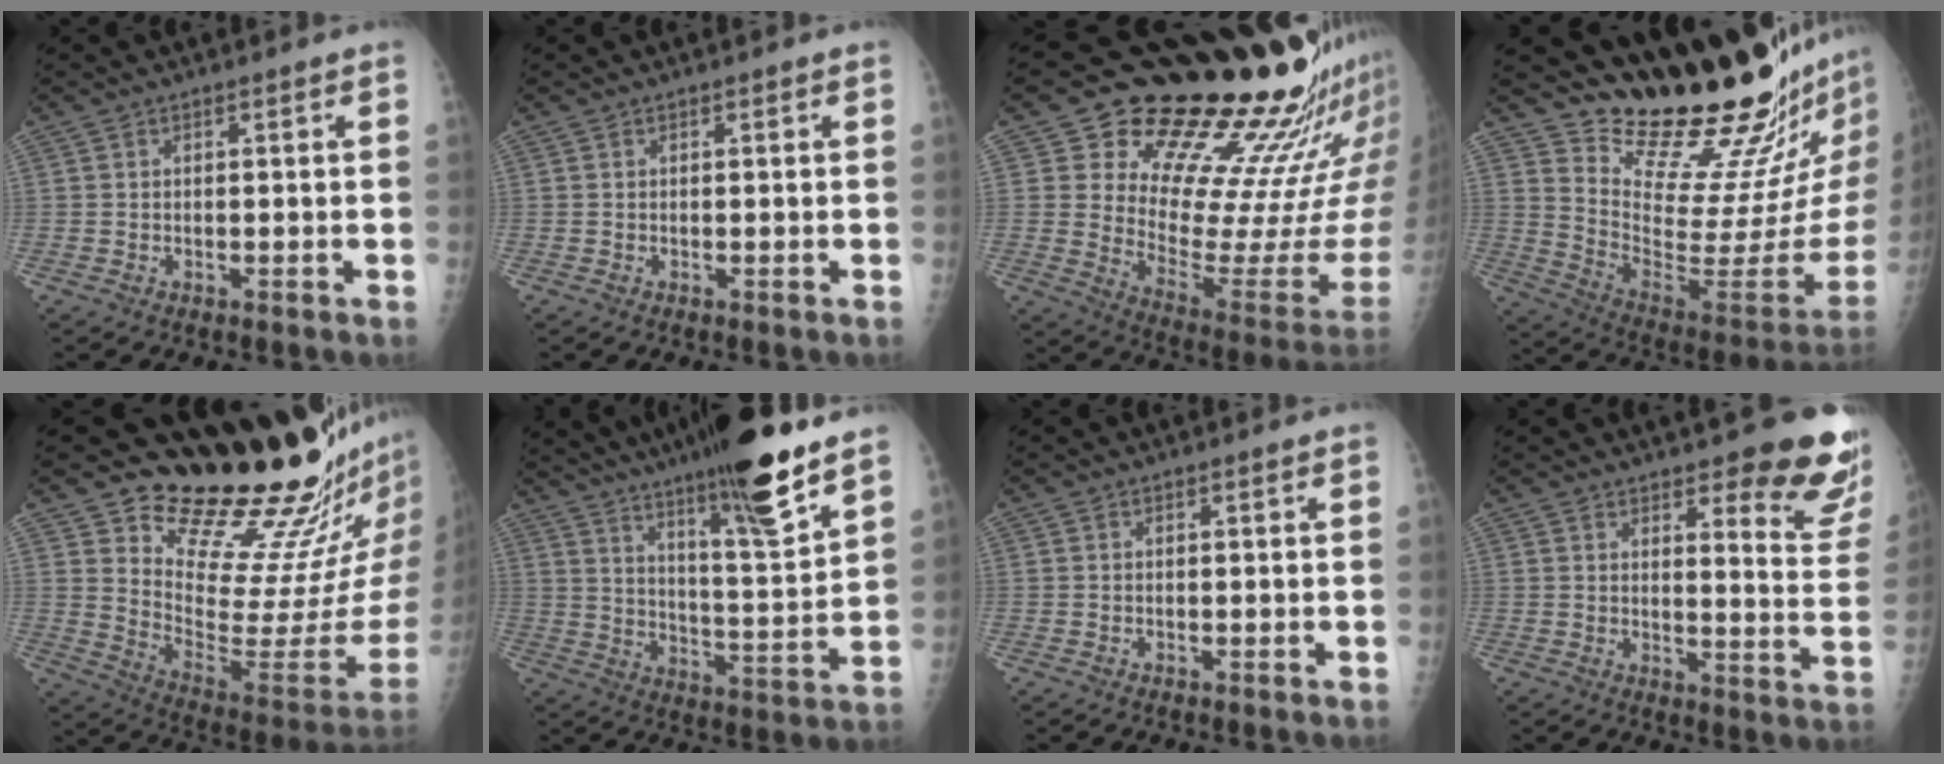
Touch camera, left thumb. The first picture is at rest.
{"total": 0.0}
{"total": 23.6, "force": [18.8, 6.7, 12.6], "torque": [-0.133, -0.168, 0.270]}
{"total": 25.7, "force": [22.6, 3.1, 11.8], "torque": [-0.138, -0.205, 0.330]}
{"total": 22.2, "force": [18.6, 4.8, 11.1], "torque": [-0.114, -0.173, 0.274]}
{"total": 19.7, "force": [13.7, 2.1, 14.0], "torque": [-0.202, -0.069, 0.222]}
{"total": 0.0}
{"total": 14.1, "force": [10.1, 3.6, 9.1], "torque": [-0.070, -0.072, 0.115]}